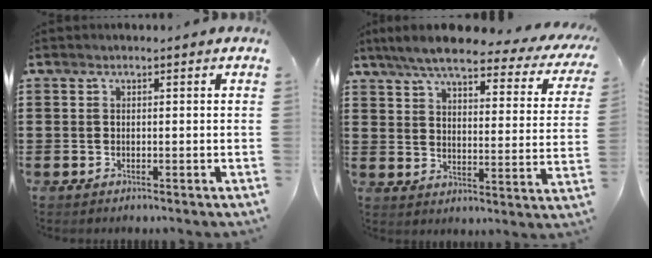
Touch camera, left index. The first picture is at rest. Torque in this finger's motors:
{"motor_torque": [2.14, 0.00, 1.05, 0.19]}